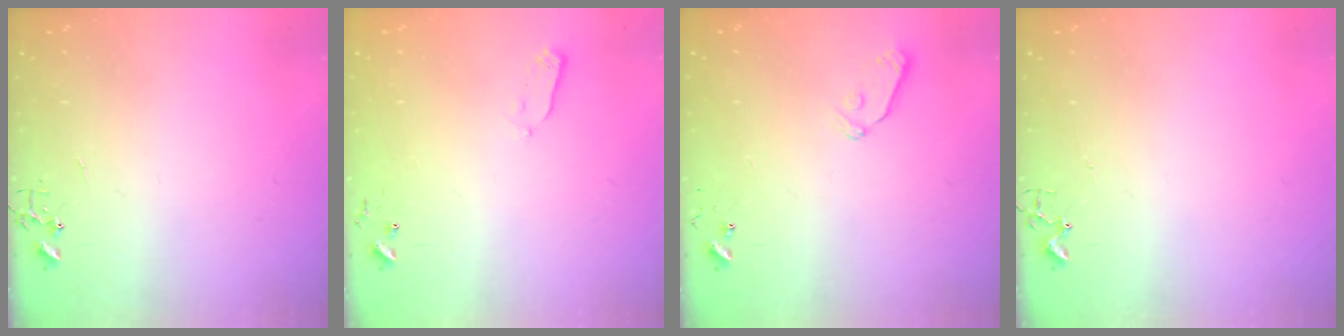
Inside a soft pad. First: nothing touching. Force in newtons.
{"total": 2.7, "press": 2.6, "slide": 0.4}
{"total": 6.0, "press": 6.0, "slide": 0.7}
{"total": 1.8, "press": 1.8, "slide": 0.2}